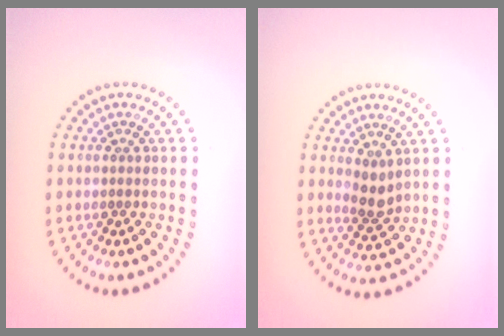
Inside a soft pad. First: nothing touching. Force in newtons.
{"total": 1.8, "press": 1.6, "slide": 0.9}